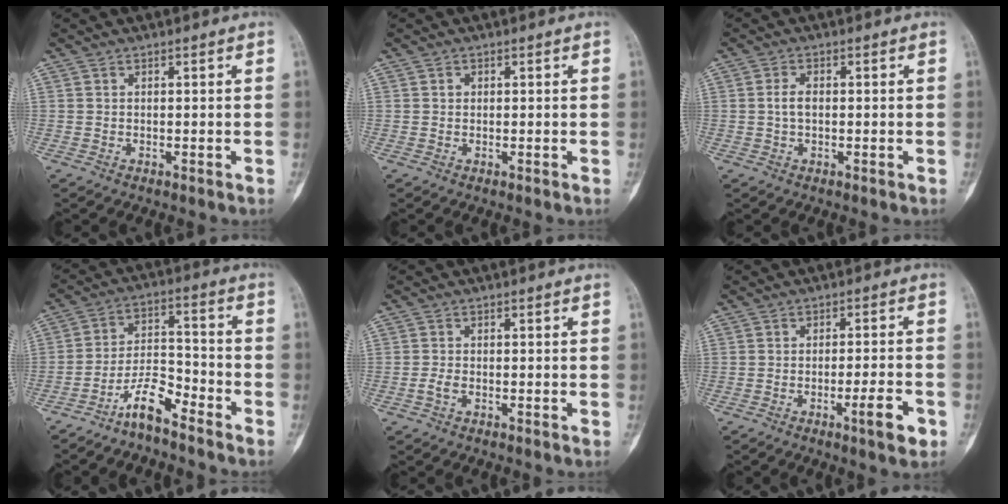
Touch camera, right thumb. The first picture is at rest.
{"total": 0.7, "force": [0.1, 0.7, 0.3], "torque": [0.000, 0.002, 0.001]}
{"total": 2.5, "force": [0.0, 1.4, 2.0], "torque": [-0.040, 0.006, -0.003]}
{"total": 7.8, "force": [-6.0, 2.2, 4.4], "torque": [-0.075, 0.063, -0.117]}
{"total": 1.5, "force": [-0.6, 0.7, 1.1], "torque": [-0.028, 0.002, -0.014]}
{"total": 5.8, "force": [-2.7, 0.9, 5.1], "torque": [-0.076, 0.010, -0.037]}